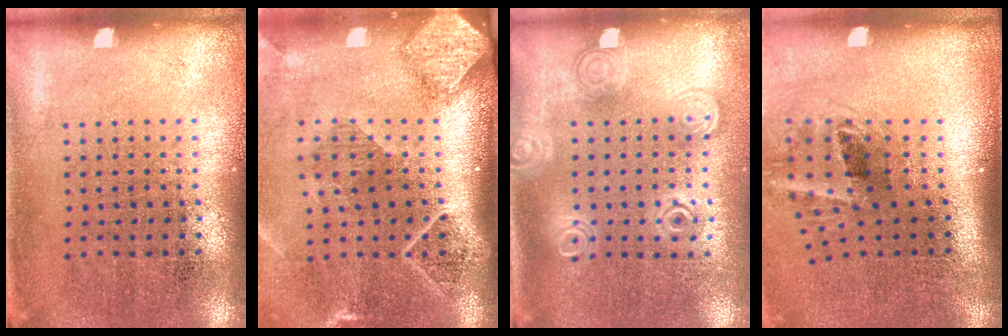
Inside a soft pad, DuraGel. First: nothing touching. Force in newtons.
{"total": 2.7, "press": 2.0, "slide": 1.8}
{"total": 1.5, "press": 1.4, "slide": 0.7}
{"total": 2.2, "press": 1.3, "slide": 1.7}